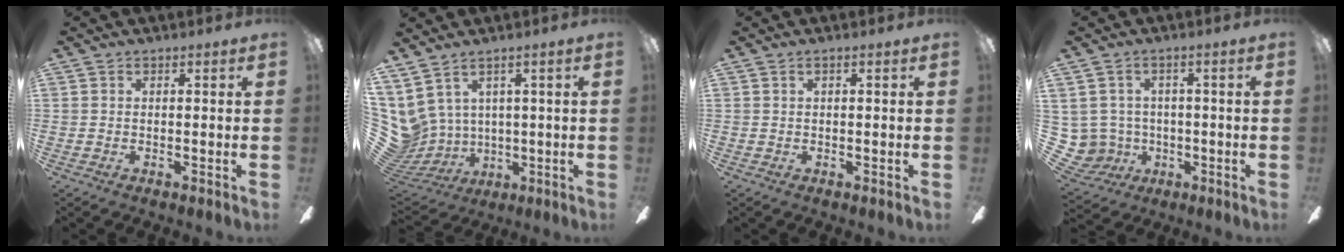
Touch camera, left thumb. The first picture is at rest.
{"total": 8.6, "force": [3.9, 7.1, 2.7], "torque": [-0.118, -0.038, 0.082]}
{"total": 0.6, "force": [0.3, 0.2, 0.5], "torque": [-0.010, 0.003, 0.004]}
{"total": 6.2, "force": [0.6, 6.1, 0.7], "torque": [-0.064, -0.009, 0.017]}